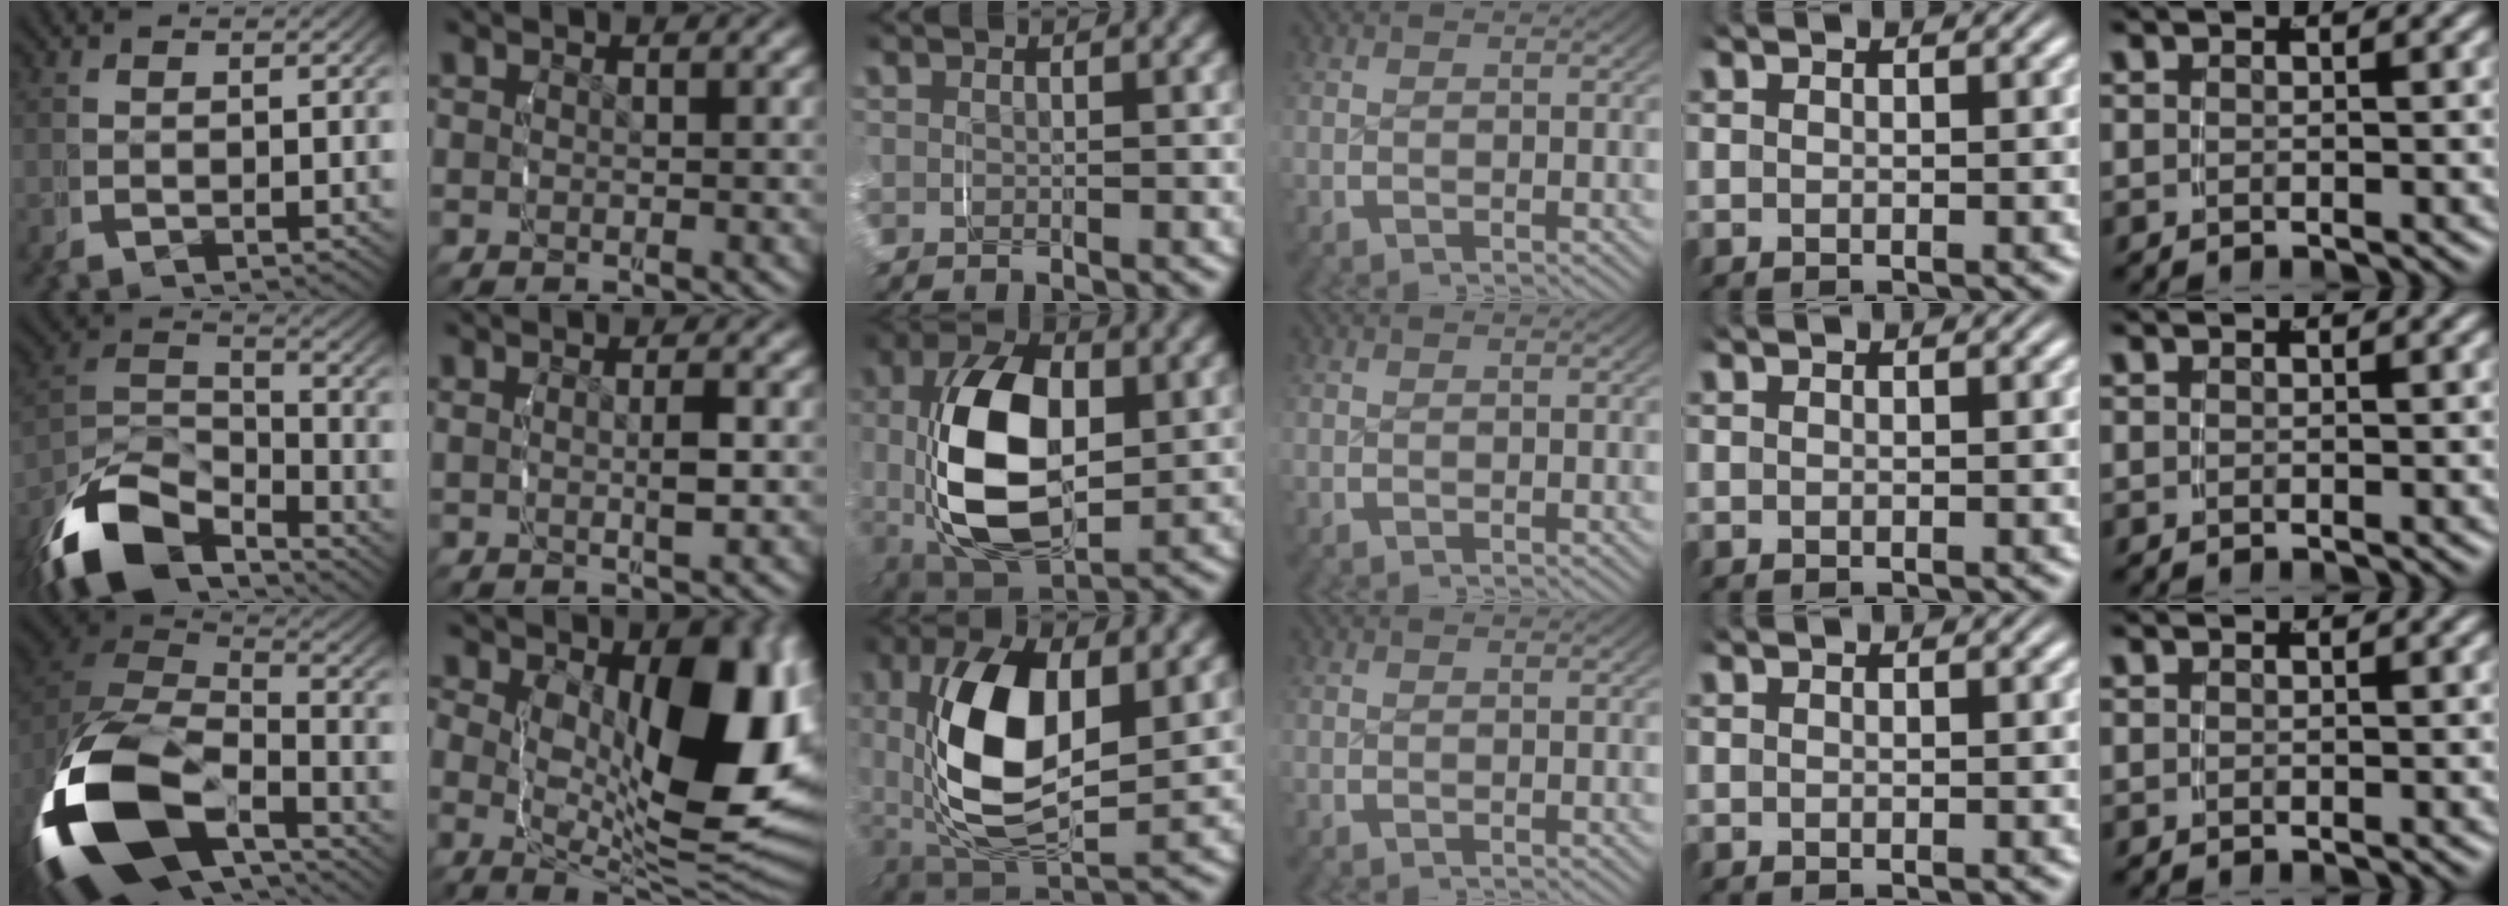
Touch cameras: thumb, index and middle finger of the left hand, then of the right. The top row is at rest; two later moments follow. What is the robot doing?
{"motion": "grasp_and_lifting", "object": "fork"}